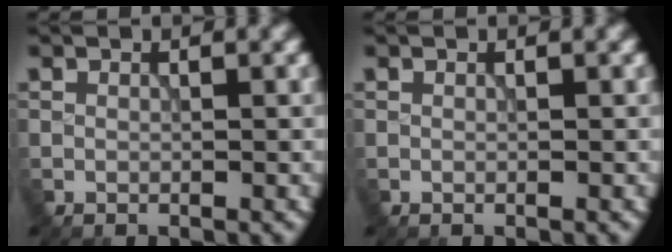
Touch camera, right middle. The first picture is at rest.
{"total": 0.0}